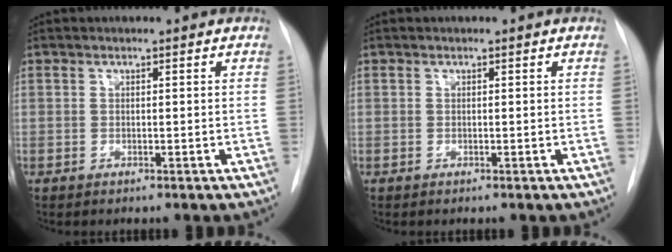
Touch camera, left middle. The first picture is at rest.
{"total": 0.0}